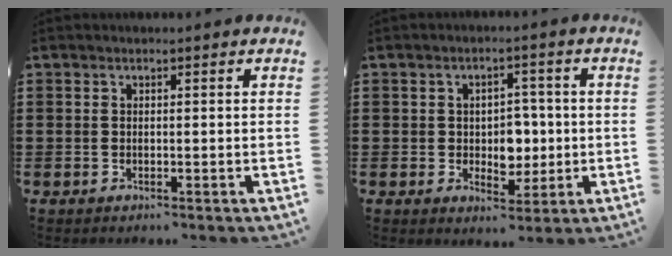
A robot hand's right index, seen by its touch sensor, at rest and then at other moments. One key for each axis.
{"total": 4.4, "fx": 0.2, "fy": 3.8, "fz": 2.1, "tx": -0.030, "ty": 0.004, "tz": -0.004}